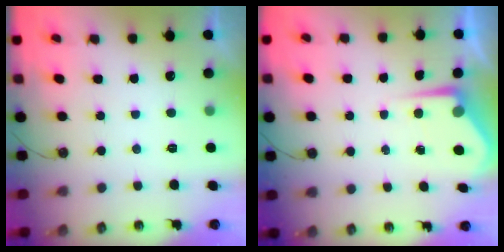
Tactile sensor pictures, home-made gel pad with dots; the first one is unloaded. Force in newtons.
{"total": 4.9, "press": 4.9, "slide": 0.2}